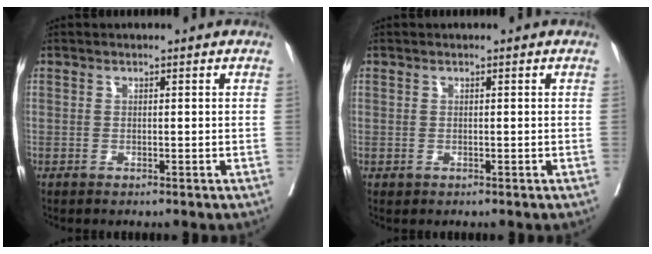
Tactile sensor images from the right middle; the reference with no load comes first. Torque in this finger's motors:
{"motor_torque": [0.23, 0.04, 0.04, 0.01]}